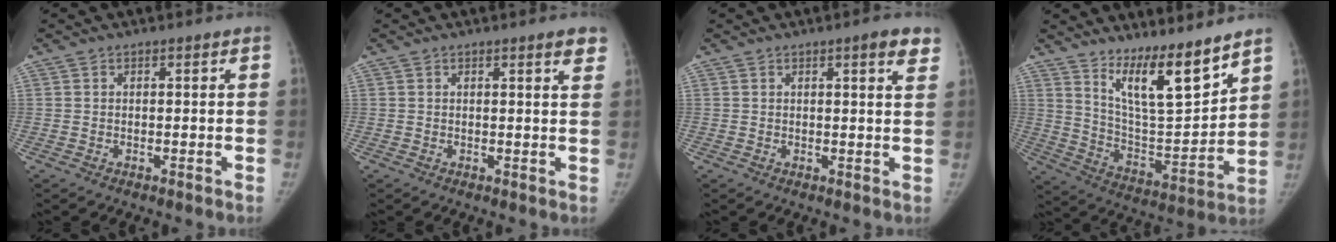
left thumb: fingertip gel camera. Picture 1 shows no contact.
{"total": 2.9, "force": [2.0, 0.5, 2.1], "torque": [-0.017, -0.007, 0.022]}
{"total": 4.1, "force": [2.4, 0.7, 3.2], "torque": [-0.031, -0.010, 0.028]}
{"total": 14.5, "force": [10.8, 2.9, 9.2], "torque": [-0.127, -0.088, 0.199]}